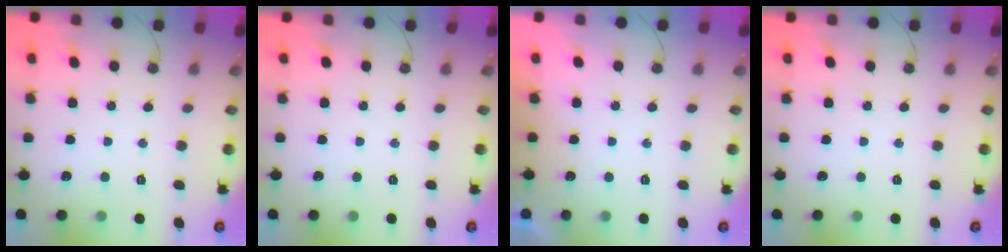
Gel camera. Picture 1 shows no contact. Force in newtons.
{"total": 0.0}
{"total": 0.0}
{"total": 0.0}